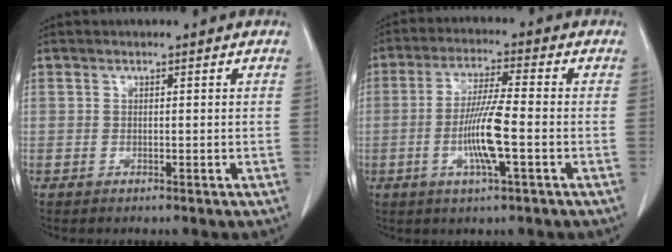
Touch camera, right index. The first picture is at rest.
{"total": 8.6, "force": [-2.2, 0.2, 8.3], "torque": [-0.160, -0.006, -0.046]}